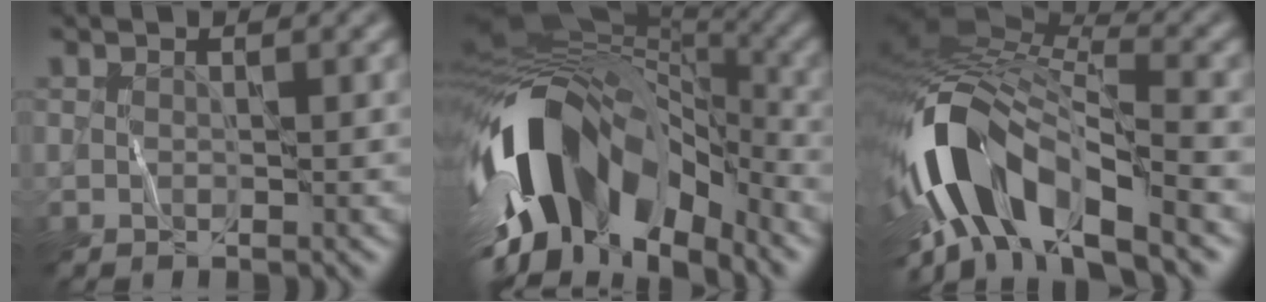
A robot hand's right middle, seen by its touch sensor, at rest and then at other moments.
{"total": 14.8, "force": [-5.5, 8.5, 10.8], "torque": [-0.197, -0.007, -0.096]}
{"total": 12.5, "force": [-5.5, 5.8, 9.6], "torque": [-0.180, 0.003, -0.105]}